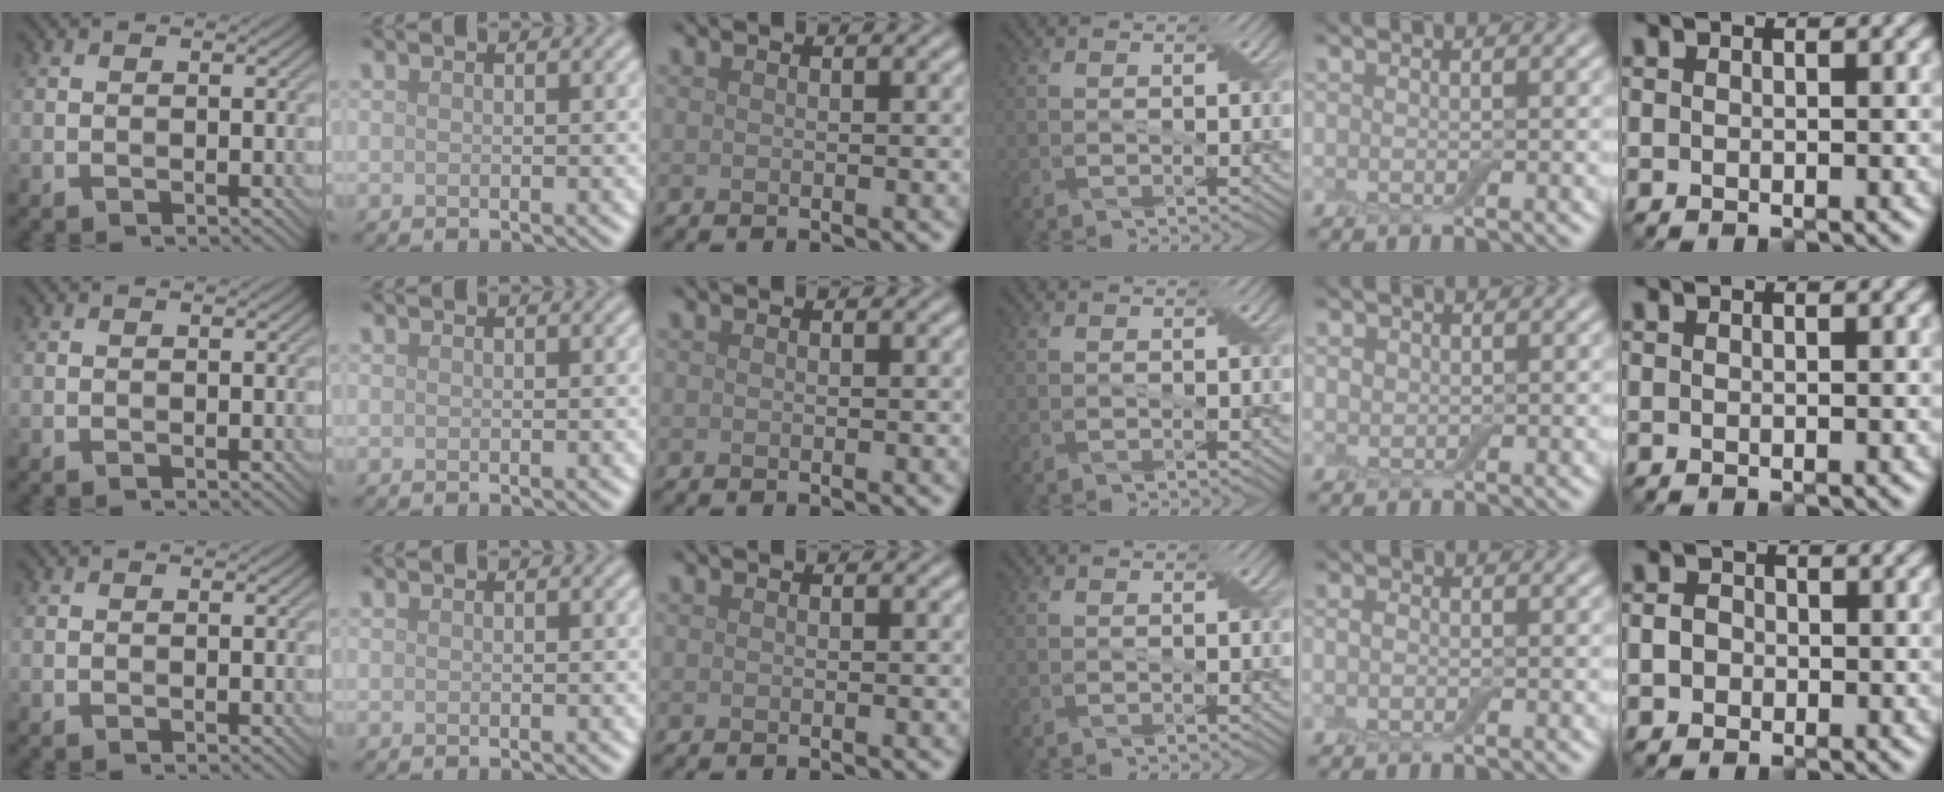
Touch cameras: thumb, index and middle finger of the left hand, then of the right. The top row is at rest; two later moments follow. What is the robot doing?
{"motion": "press", "object": "electronic device side button"}